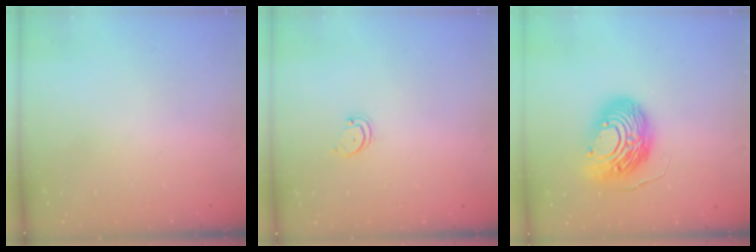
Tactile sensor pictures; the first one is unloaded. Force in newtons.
{"total": 1.5, "press": 1.5, "slide": 0.1}
{"total": 14.7, "press": 14.7, "slide": 1.3}